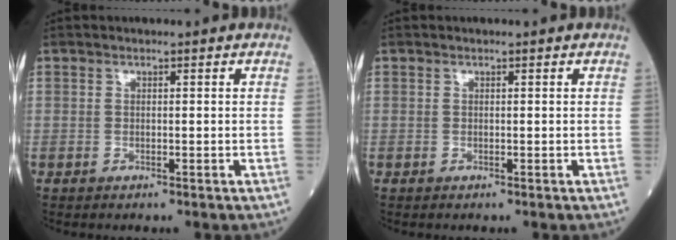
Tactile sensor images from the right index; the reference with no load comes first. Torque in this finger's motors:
{"motor_torque": [0.04, 0.02, 0.00, 0.00]}